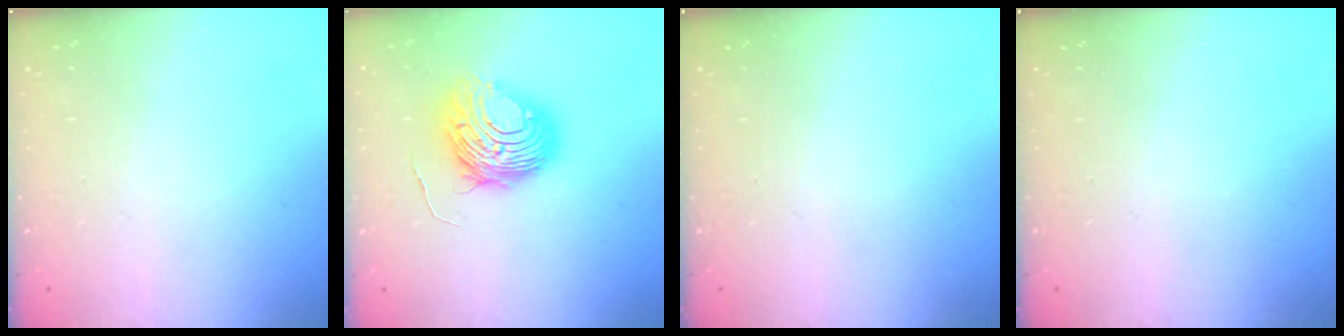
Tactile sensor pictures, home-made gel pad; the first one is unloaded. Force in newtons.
{"total": 10.3, "press": 10.3, "slide": 1.0}
{"total": 0.0}
{"total": 0.0}